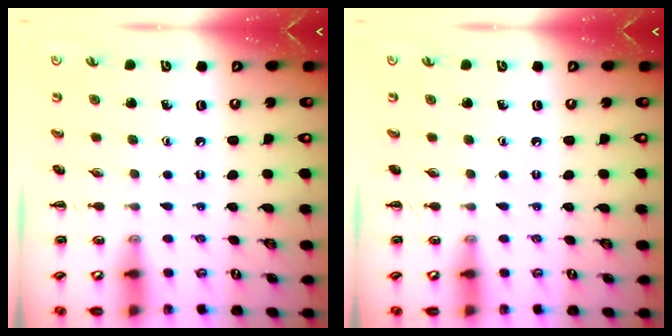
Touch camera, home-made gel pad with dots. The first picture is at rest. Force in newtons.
{"total": 0.0}